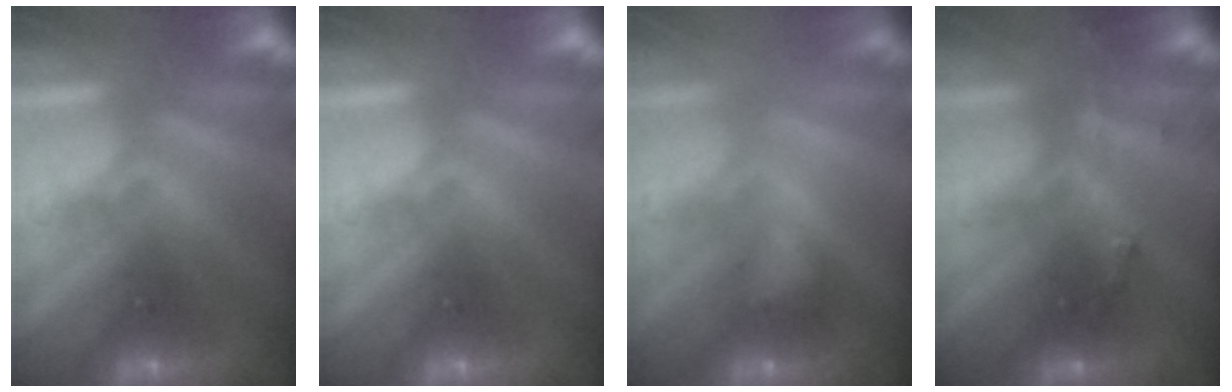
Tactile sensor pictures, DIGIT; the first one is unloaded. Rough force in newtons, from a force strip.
{"total": 0.0}
{"total": 2.4}
{"total": 2.8}